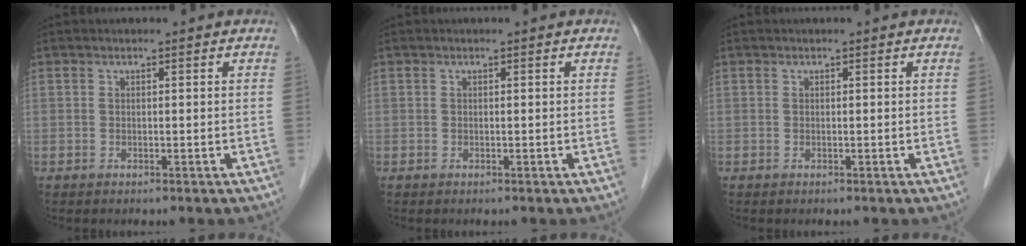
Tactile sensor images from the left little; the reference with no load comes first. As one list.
[{"total": 0.0}, {"total": 0.0}]